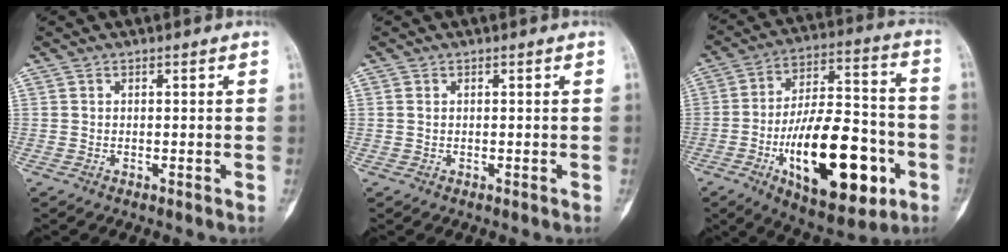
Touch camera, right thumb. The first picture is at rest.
{"total": 0.7, "force": [0.1, 0.5, 0.4], "torque": [-0.012, 0.000, 0.002]}
{"total": 24.7, "force": [-8.2, 11.0, 20.5], "torque": [-0.313, 0.034, -0.119]}